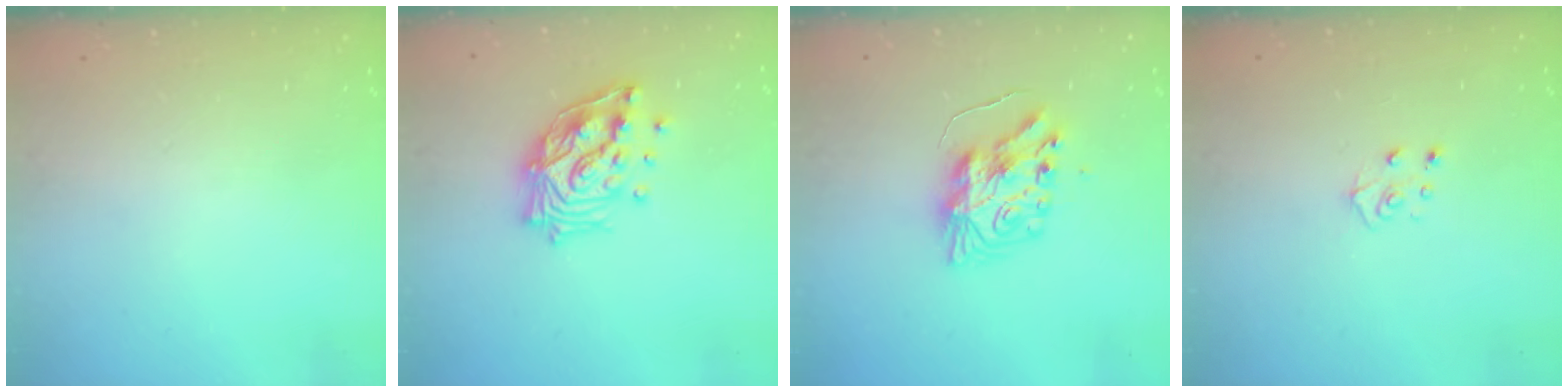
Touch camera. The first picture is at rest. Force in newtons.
{"total": 14.1, "press": 14.0, "slide": 1.4}
{"total": 9.3, "press": 9.3, "slide": 0.7}
{"total": 5.4, "press": 5.3, "slide": 0.4}